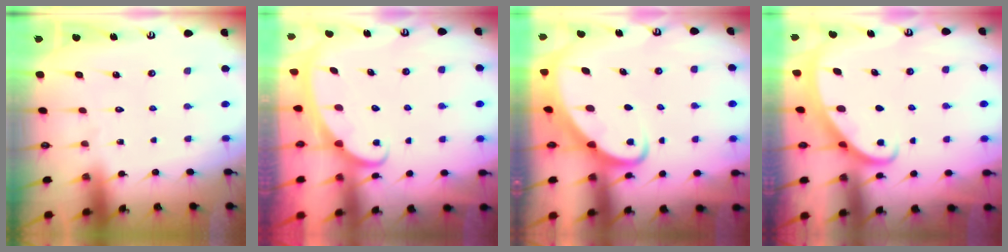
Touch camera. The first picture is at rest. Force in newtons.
{"total": 2.5, "press": 2.5, "slide": 0.4}
{"total": 4.2, "press": 4.1, "slide": 0.5}
{"total": 2.4, "press": 2.4, "slide": 0.2}